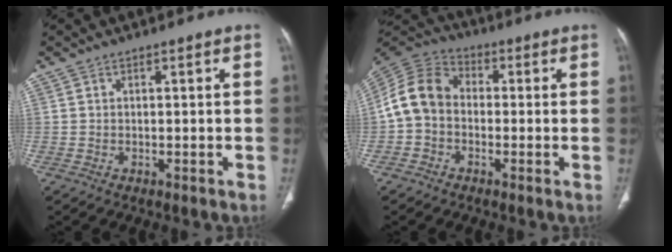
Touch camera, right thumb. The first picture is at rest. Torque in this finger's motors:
{"motor_torque": [0.53, 0.46, 0.41, -0.43, 0.11]}